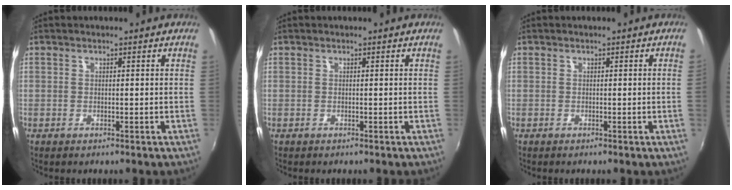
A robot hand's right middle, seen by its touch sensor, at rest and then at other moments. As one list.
[{"total": 0.0}, {"total": 0.8, "force": [0.0, -0.4, 0.6], "torque": [-0.002, -0.004, 0.000]}]